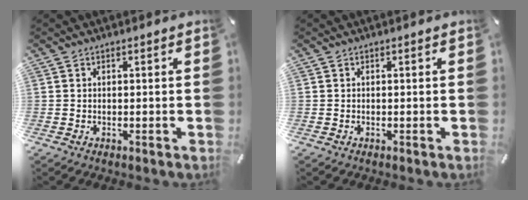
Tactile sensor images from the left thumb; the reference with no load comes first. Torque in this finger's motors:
{"motor_torque": [-0.10, -0.08, -0.05, 0.00, 0.02]}